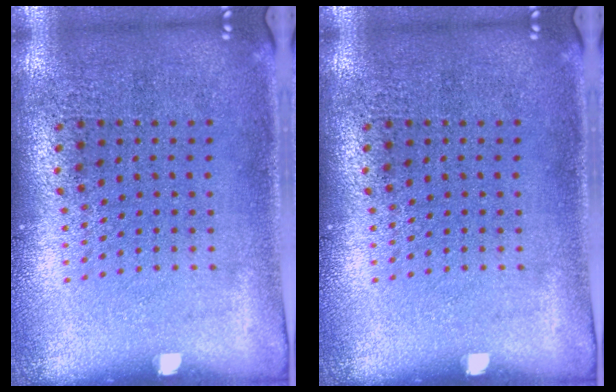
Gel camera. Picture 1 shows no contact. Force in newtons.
{"total": 0.0}